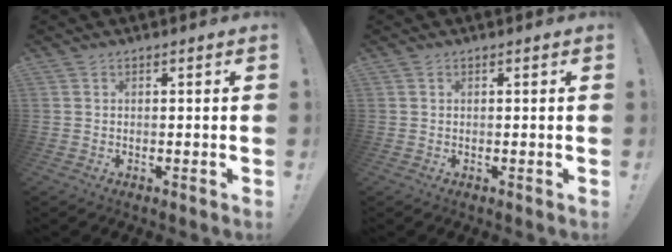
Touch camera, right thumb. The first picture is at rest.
{"total": 0.0}